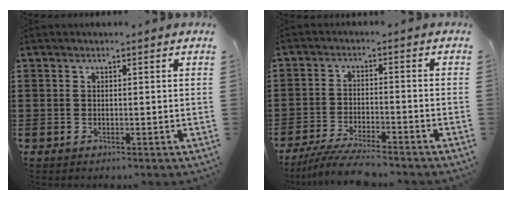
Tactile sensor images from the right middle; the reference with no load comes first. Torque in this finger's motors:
{"motor_torque": [1.18, -0.95, 0.21, 0.10]}